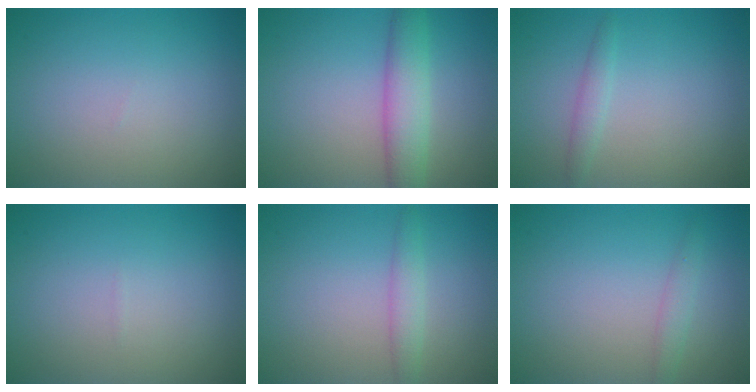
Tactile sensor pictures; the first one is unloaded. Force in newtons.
{"total": 4.1, "press": 4.1, "slide": 0.1}
{"total": 1.3, "press": 1.3, "slide": 0.0}
{"total": 0.0}
{"total": 1.7, "press": 1.7, "slide": 0.1}
{"total": 1.2, "press": 1.2, "slide": 0.1}